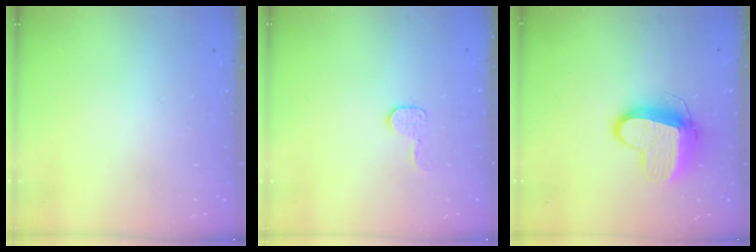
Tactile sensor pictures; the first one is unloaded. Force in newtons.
{"total": 6.4, "press": 6.4, "slide": 0.4}
{"total": 11.7, "press": 11.6, "slide": 1.3}